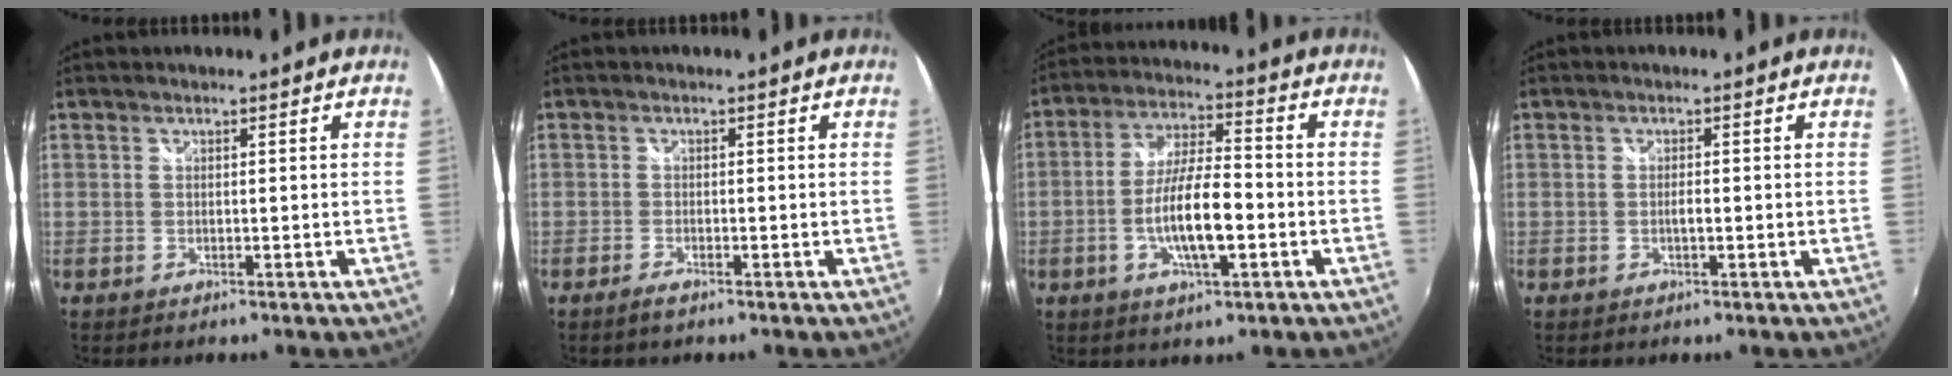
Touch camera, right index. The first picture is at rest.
{"total": 1.5, "force": [-1.2, 0.4, 0.8], "torque": [-0.021, -0.005, -0.026]}
{"total": 11.0, "force": [-3.1, 2.9, 10.1], "torque": [-0.195, -0.003, -0.055]}
{"total": 1.1, "force": [-0.3, 0.4, 1.0], "torque": [-0.018, -0.001, -0.006]}